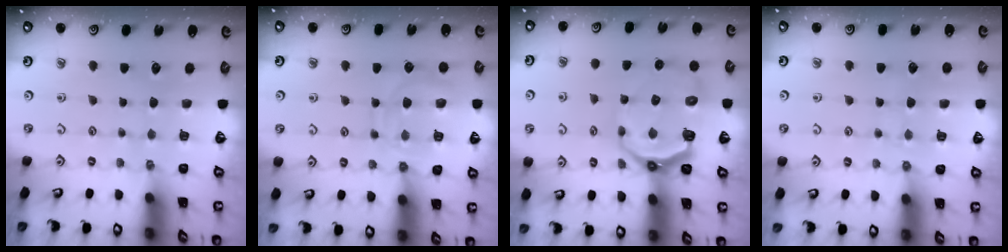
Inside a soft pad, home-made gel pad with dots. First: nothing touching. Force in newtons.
{"total": 11.5, "press": 11.4, "slide": 1.2}
{"total": 9.6, "press": 8.5, "slide": 4.4}
{"total": 5.7, "press": 5.7, "slide": 0.6}